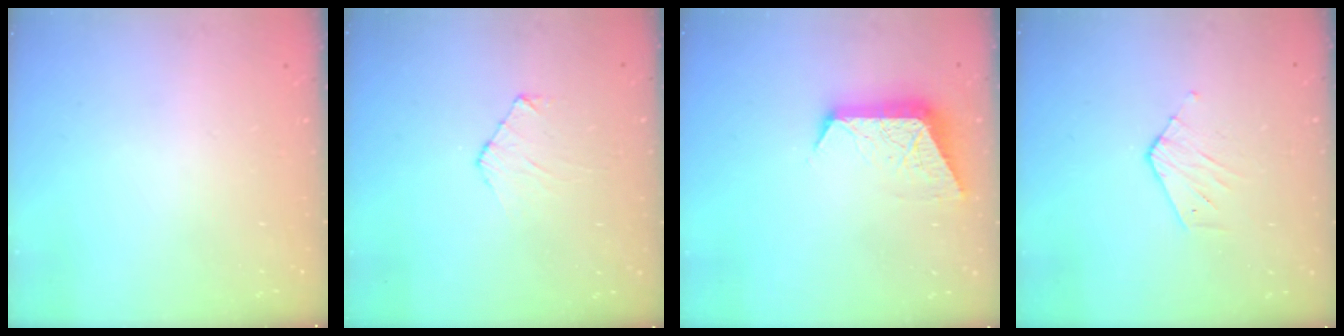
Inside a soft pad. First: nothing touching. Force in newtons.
{"total": 5.4, "press": 5.4, "slide": 0.5}
{"total": 9.5, "press": 9.5, "slide": 0.2}
{"total": 3.3, "press": 3.3, "slide": 0.3}